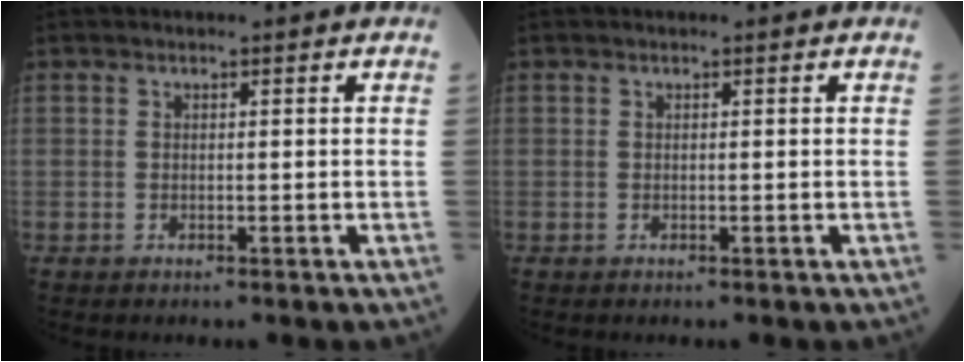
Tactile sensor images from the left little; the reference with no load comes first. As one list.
[{"total": 0.0}]